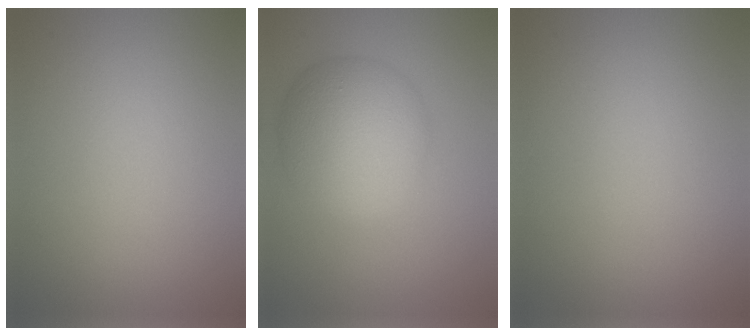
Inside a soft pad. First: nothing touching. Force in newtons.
{"total": 8.0, "press": 8.0, "slide": 0.1}
{"total": 0.0}